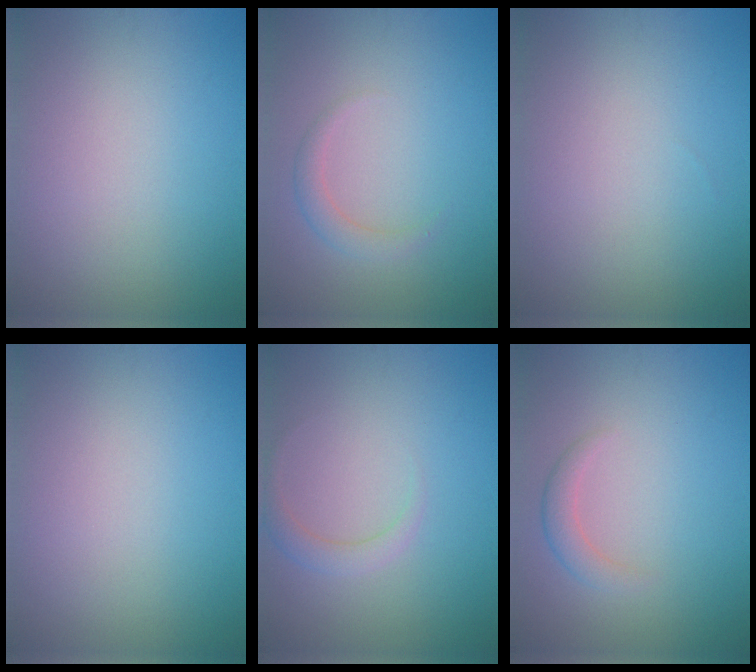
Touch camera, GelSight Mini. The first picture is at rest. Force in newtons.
{"total": 1.6, "press": 1.6, "slide": 0.1}
{"total": 0.0}
{"total": 0.0}
{"total": 1.6, "press": 1.6, "slide": 0.1}
{"total": 1.6, "press": 1.6, "slide": 0.1}